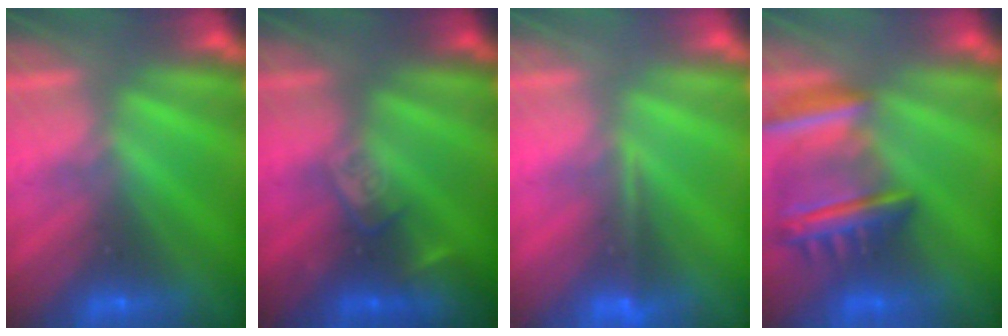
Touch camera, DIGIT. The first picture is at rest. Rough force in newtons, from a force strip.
{"total": 2.4}
{"total": 1.2}
{"total": 7.6}